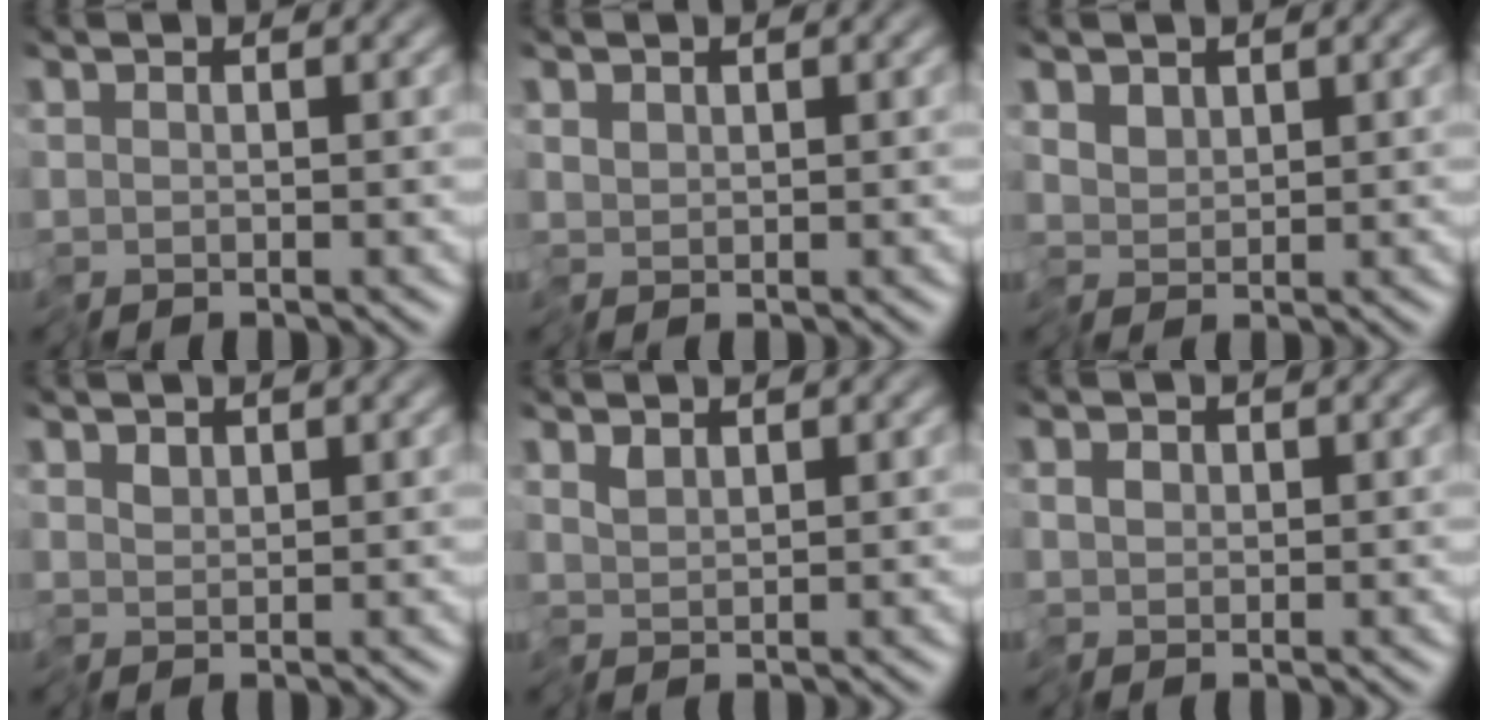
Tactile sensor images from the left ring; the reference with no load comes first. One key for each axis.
{"total": 0.7, "fx": 0.2, "fy": 0.4, "fz": 0.5, "tx": -0.011, "ty": 0.000, "tz": 0.002}
{"total": 1.4, "fx": 0.4, "fy": 1.0, "fz": 0.8, "tx": -0.011, "ty": 0.000, "tz": 0.009}
{"total": 0.6, "fx": 0.4, "fy": 0.3, "fz": 0.4, "tx": -0.004, "ty": -0.001, "tz": 0.007}
{"total": 0.5, "fx": 0.4, "fy": -0.2, "fz": 0.3, "tx": -0.002, "ty": -0.003, "tz": 0.011}
{"total": 1.4, "fx": -0.1, "fy": 1.1, "fz": 0.9, "tx": -0.013, "ty": 0.002, "tz": -0.005}